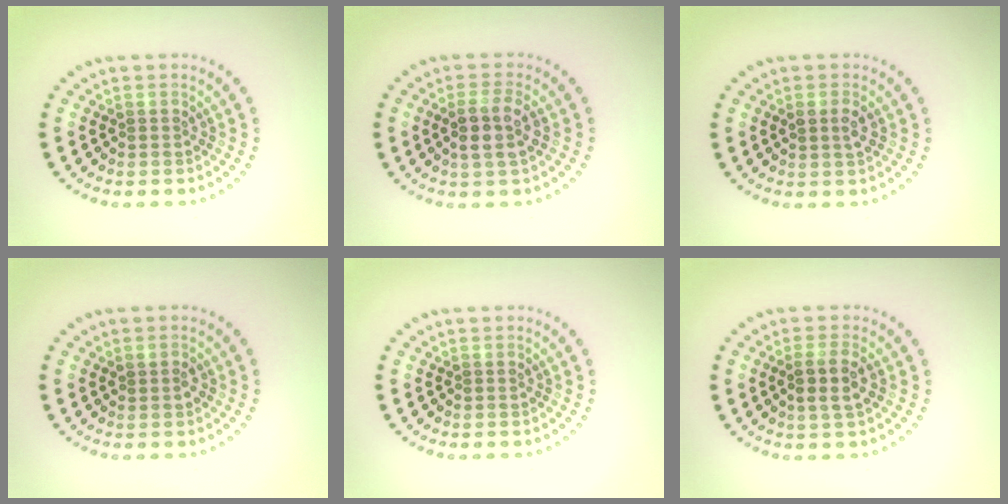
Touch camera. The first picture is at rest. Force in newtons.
{"total": 2.8, "press": 2.6, "slide": 1.2}
{"total": 1.5, "press": 1.4, "slide": 0.3}
{"total": 0.9, "press": 0.9, "slide": 0.3}
{"total": 0.0}
{"total": 2.4, "press": 2.2, "slide": 0.9}